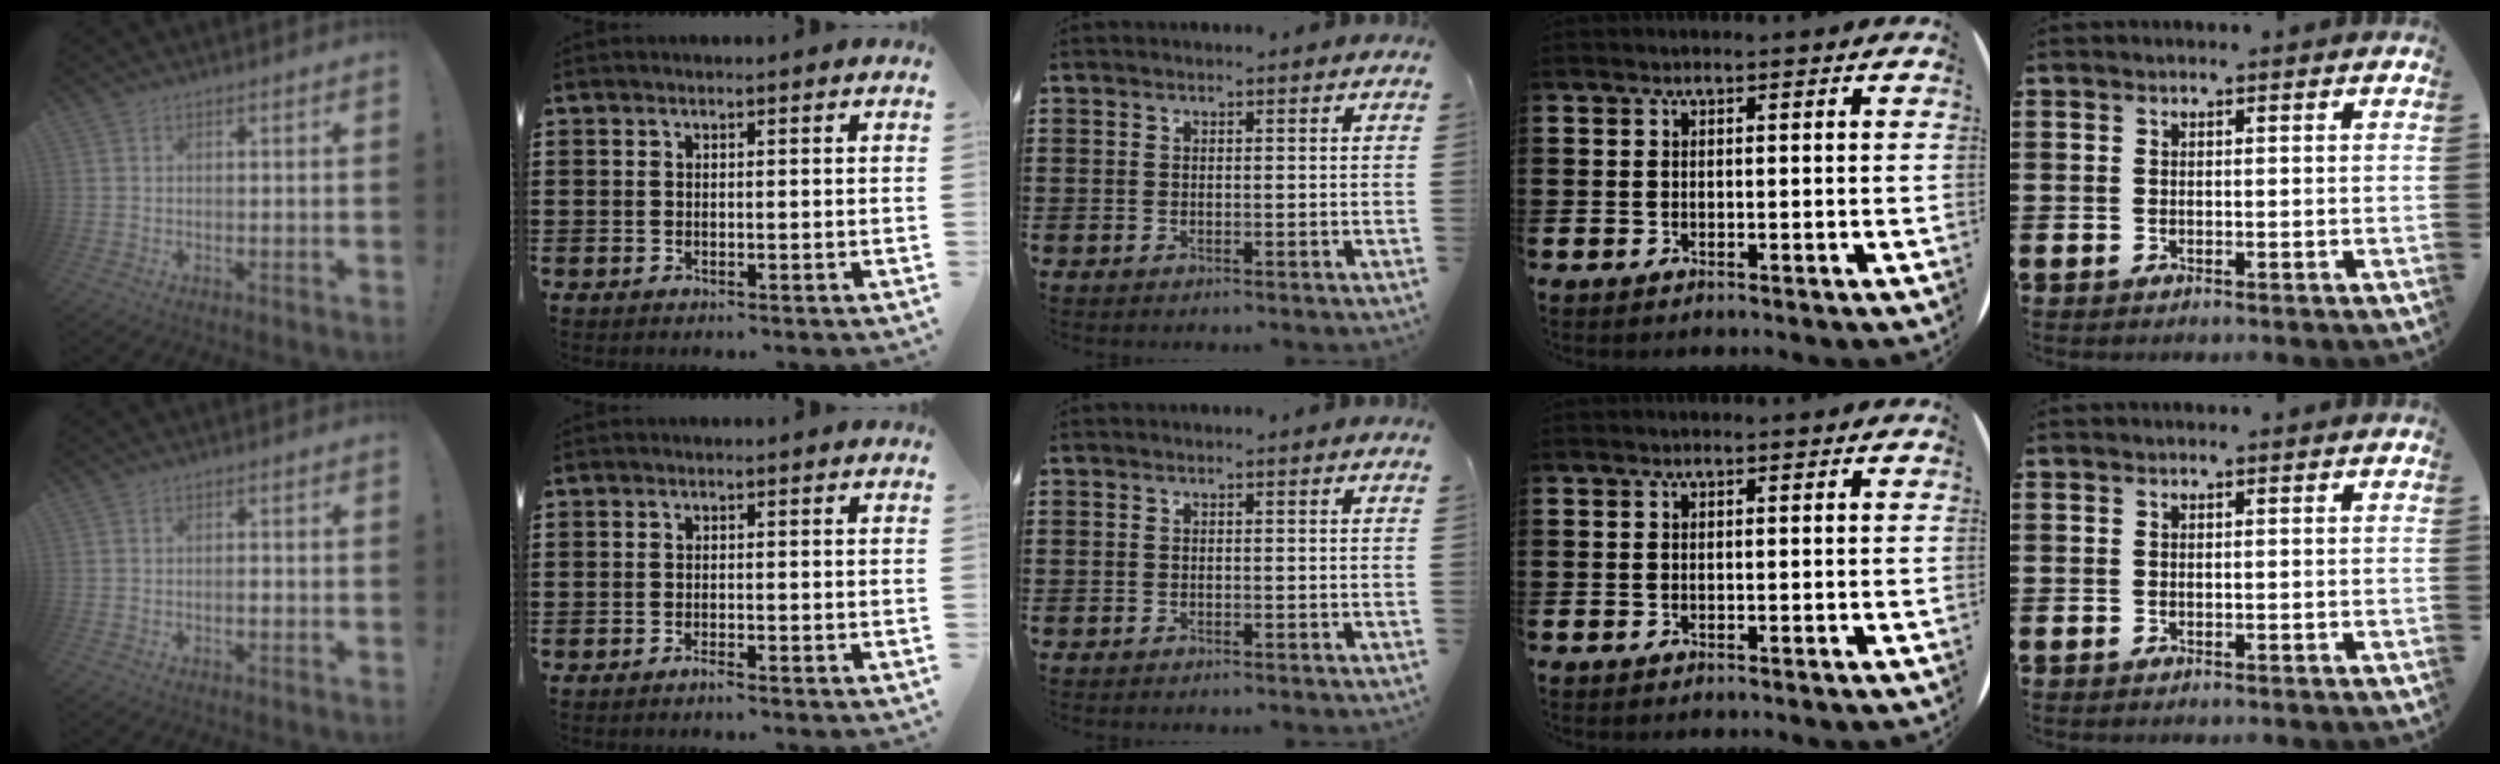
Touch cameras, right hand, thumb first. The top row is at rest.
{"thumb": {"total": 1.3, "force": [-0.8, 0.6, 0.9], "torque": [-0.010, 0.001, -0.015]}, "index": {"total": 0.9, "force": [-0.8, 0.1, 0.5], "torque": [-0.012, -0.005, -0.013]}}